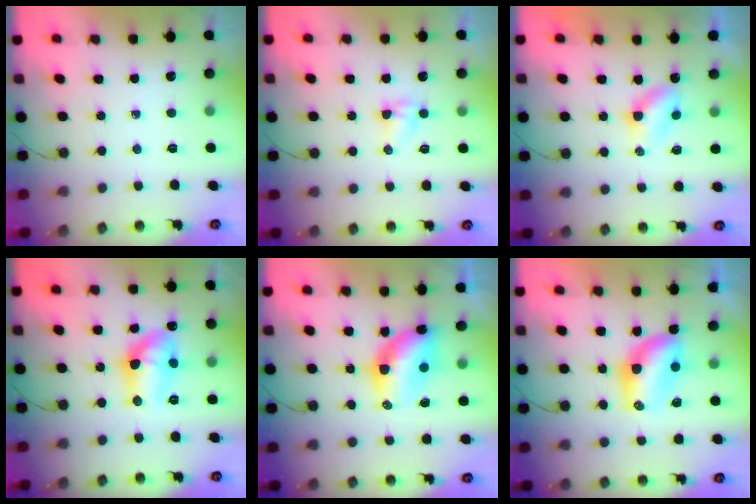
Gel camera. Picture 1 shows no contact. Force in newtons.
{"total": 2.8, "press": 2.8, "slide": 0.2}
{"total": 3.7, "press": 3.7, "slide": 0.5}
{"total": 12.9, "press": 12.9, "slide": 1.2}
{"total": 8.6, "press": 8.5, "slide": 1.0}
{"total": 7.3, "press": 7.3, "slide": 0.6}